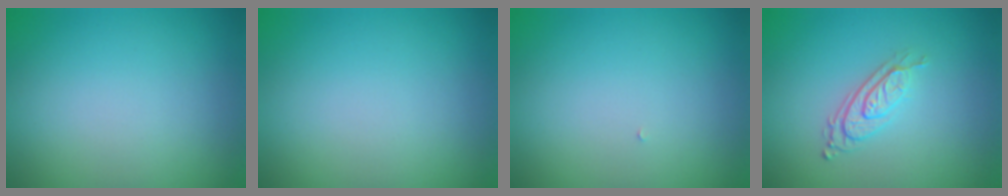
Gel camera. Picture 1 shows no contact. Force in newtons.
{"total": 0.0}
{"total": 0.0}
{"total": 2.8, "press": 2.0, "slide": 2.0}